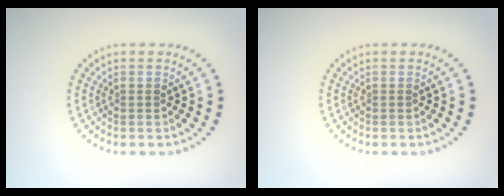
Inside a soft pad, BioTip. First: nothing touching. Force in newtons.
{"total": 0.0}